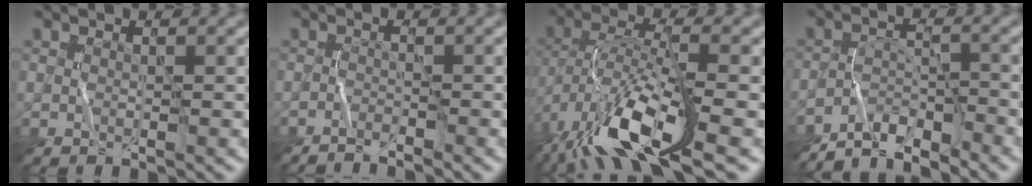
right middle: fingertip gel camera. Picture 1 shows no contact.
{"total": 1.8, "force": [-1.7, -0.1, 0.4], "torque": [-0.014, 0.007, -0.035]}
{"total": 11.7, "force": [-6.6, 3.2, 9.1], "torque": [-0.183, 0.003, -0.123]}
{"total": 4.3, "force": [-4.1, 0.8, 1.1], "torque": [-0.015, 0.010, -0.078]}